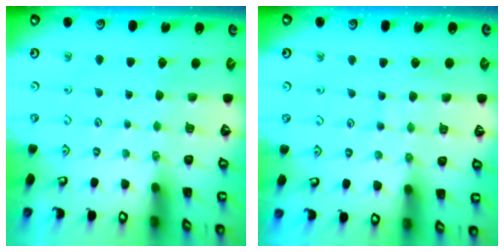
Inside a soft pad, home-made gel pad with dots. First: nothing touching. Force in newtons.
{"total": 5.1, "press": 5.0, "slide": 0.5}